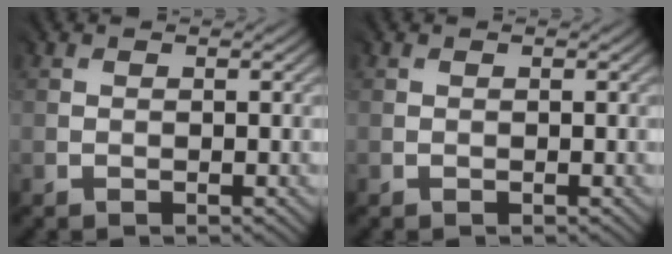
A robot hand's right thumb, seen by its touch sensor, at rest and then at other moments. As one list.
[{"total": 0.0}]